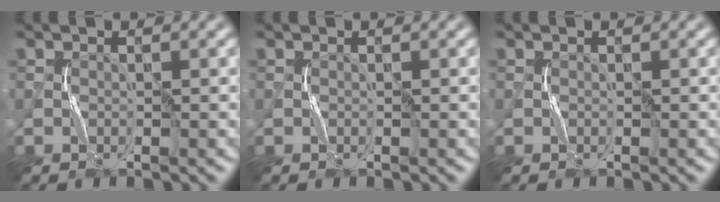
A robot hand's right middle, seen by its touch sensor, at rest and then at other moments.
{"total": 0.0}
{"total": 0.0}